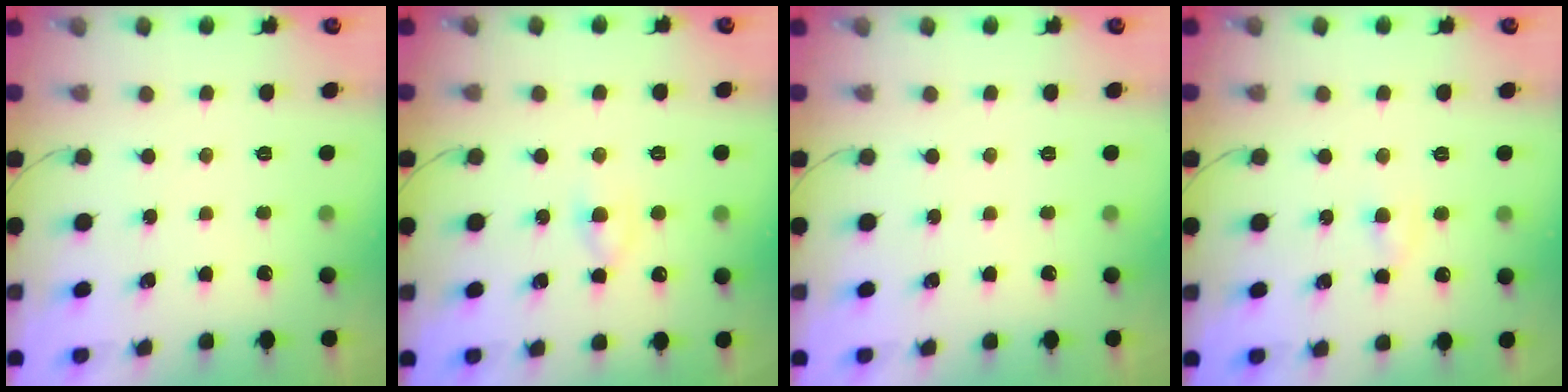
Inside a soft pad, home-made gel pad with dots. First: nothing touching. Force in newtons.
{"total": 3.6, "press": 3.4, "slide": 1.1}
{"total": 0.0}
{"total": 2.8, "press": 2.6, "slide": 1.0}